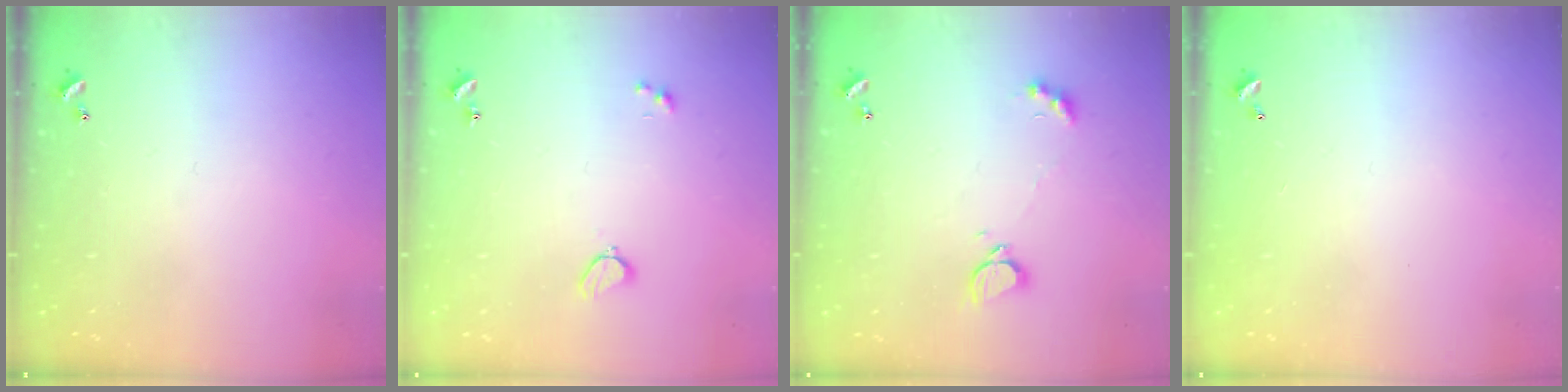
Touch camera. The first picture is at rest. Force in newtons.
{"total": 2.0, "press": 1.9, "slide": 0.6}
{"total": 2.5, "press": 2.4, "slide": 0.5}
{"total": 2.9, "press": 2.9, "slide": 0.1}